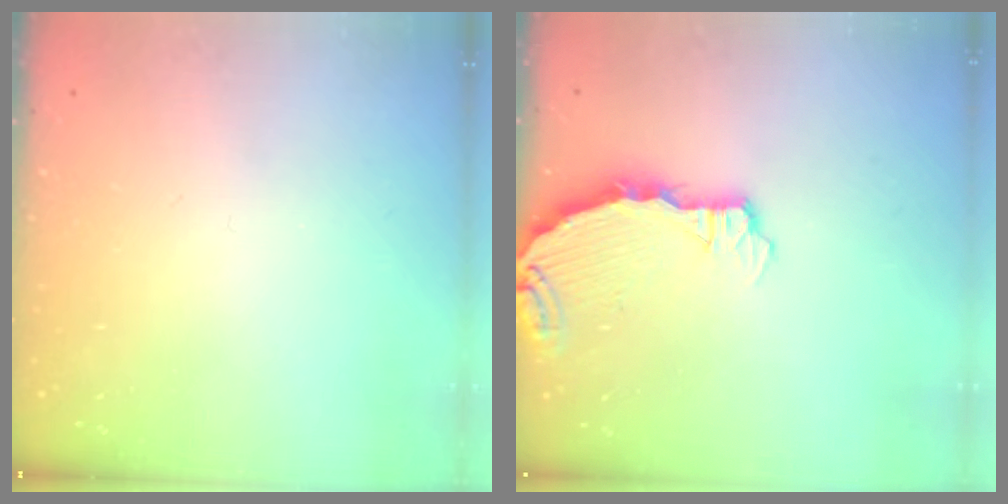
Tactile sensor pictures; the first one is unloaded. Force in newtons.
{"total": 4.8, "press": 4.7, "slide": 0.7}